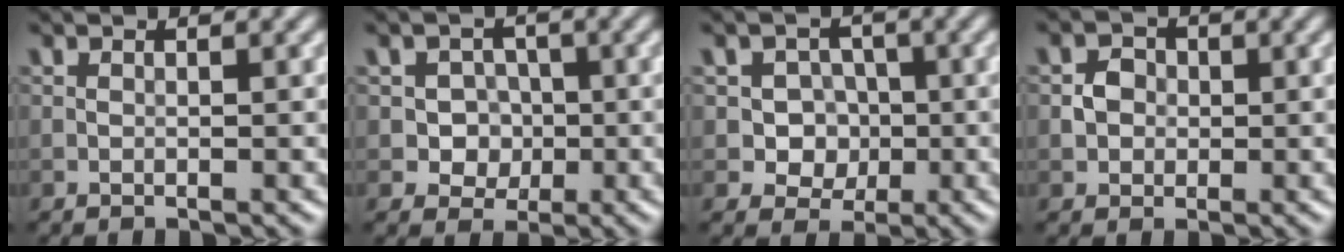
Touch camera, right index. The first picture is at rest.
{"total": 3.2, "force": [-0.4, 2.8, 1.4], "torque": [-0.001, -0.001, -0.019]}
{"total": 3.7, "force": [-0.4, 3.3, 1.7], "torque": [-0.002, -0.001, -0.021]}
{"total": 1.9, "force": [0.0, 1.7, 0.7], "torque": [-0.005, -0.001, -0.001]}